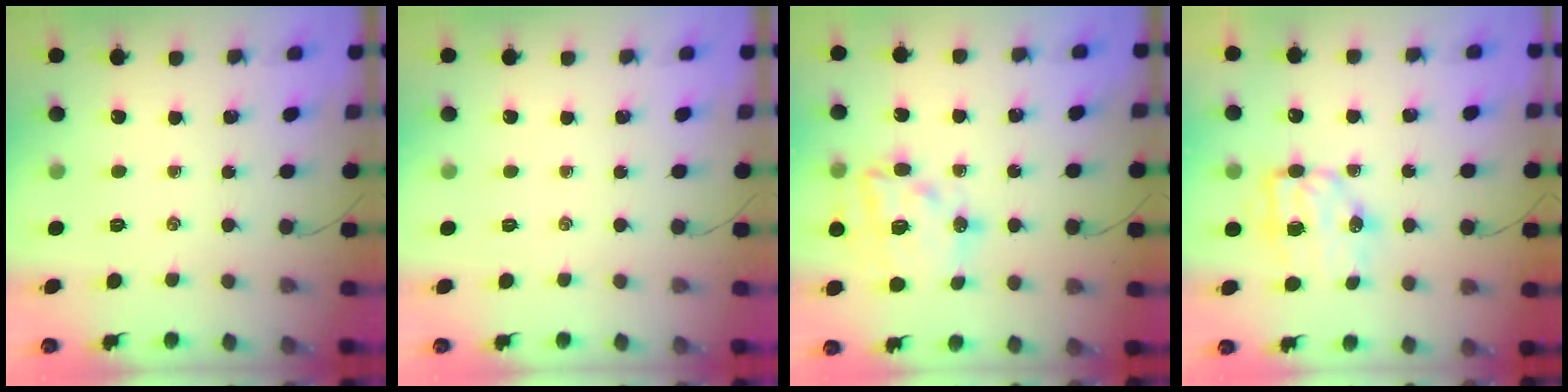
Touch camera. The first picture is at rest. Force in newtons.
{"total": 0.0}
{"total": 17.6, "press": 17.2, "slide": 3.7}
{"total": 9.1, "press": 9.0, "slide": 1.4}